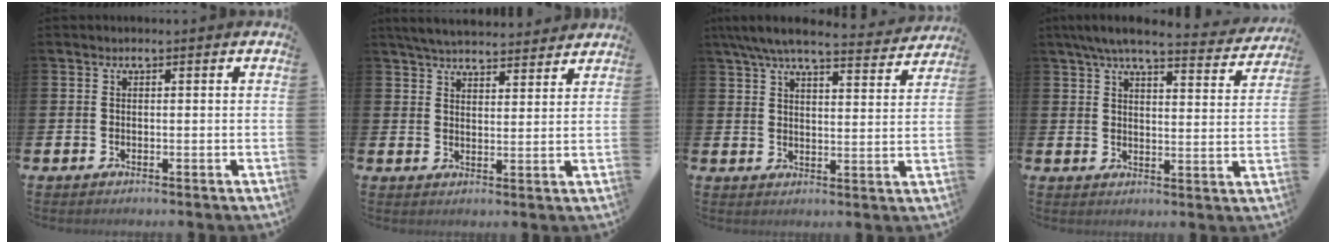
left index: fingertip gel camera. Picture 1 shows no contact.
{"total": 4.9, "force": [4.8, 0.7, 0.7], "torque": [-0.028, -0.026, 0.087]}
{"total": 7.1, "force": [6.4, 1.0, 2.8], "torque": [-0.060, -0.041, 0.110]}
{"total": 6.4, "force": [5.8, 0.8, 2.6], "torque": [-0.055, -0.035, 0.097]}